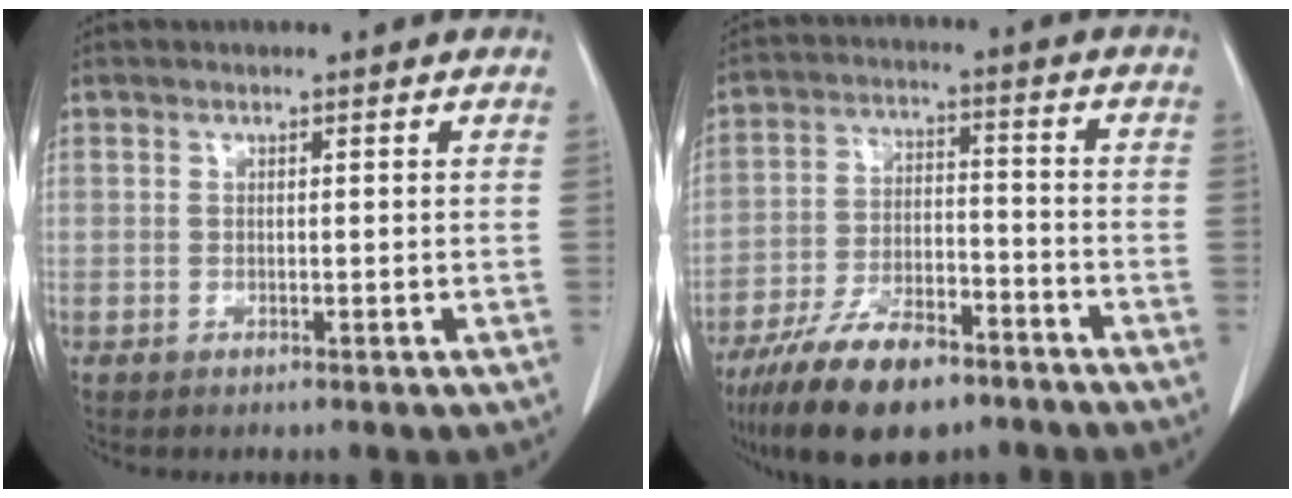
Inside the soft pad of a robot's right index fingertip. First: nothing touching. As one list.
[{"total": 13.5, "force": [-9.7, 4.9, 8.0], "torque": [-0.143, -0.009, -0.171]}]